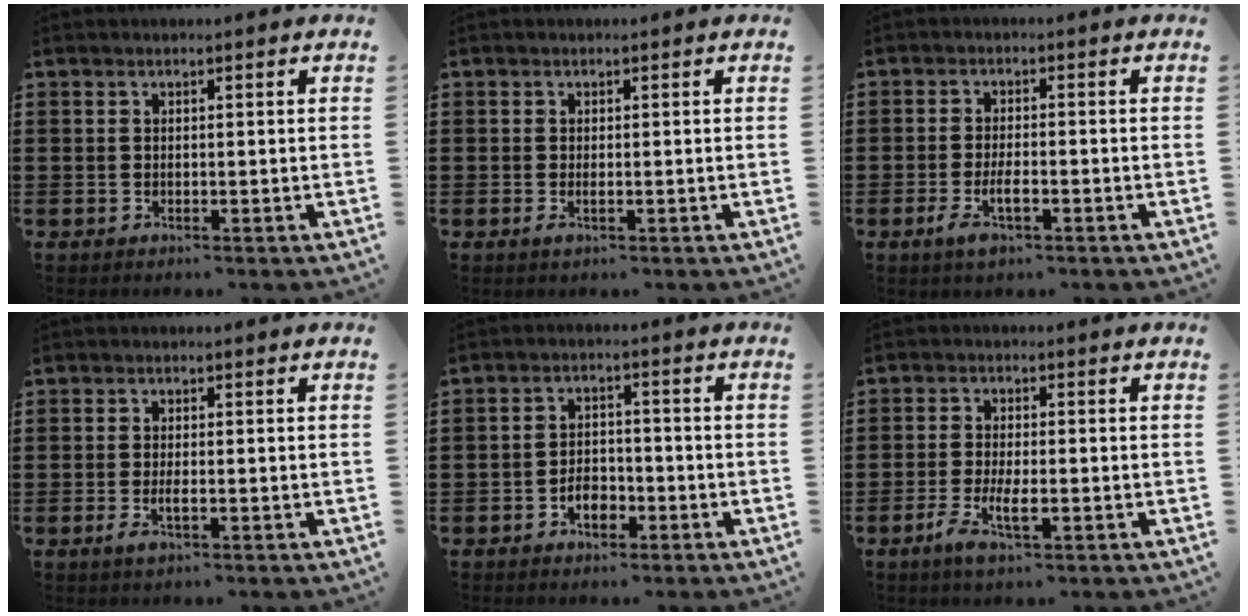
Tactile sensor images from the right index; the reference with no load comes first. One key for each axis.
{"total": 0.8, "fx": -0.2, "fy": 0.0, "fz": 0.8, "tx": -0.014, "ty": -0.005, "tz": -0.002}
{"total": 4.0, "fx": -1.7, "fy": 1.2, "fz": 3.5, "tx": -0.071, "ty": -0.003, "tz": -0.034}
{"total": 2.0, "fx": -0.8, "fy": 0.3, "fz": 1.9, "tx": -0.039, "ty": -0.006, "tz": -0.016}
{"total": 3.7, "fx": -1.9, "fy": 2.2, "fz": 2.4, "tx": -0.036, "ty": 0.001, "tz": -0.037}
{"total": 4.5, "fx": -1.9, "fy": 1.0, "fz": 4.0, "tx": -0.086, "ty": -0.009, "tz": -0.039}